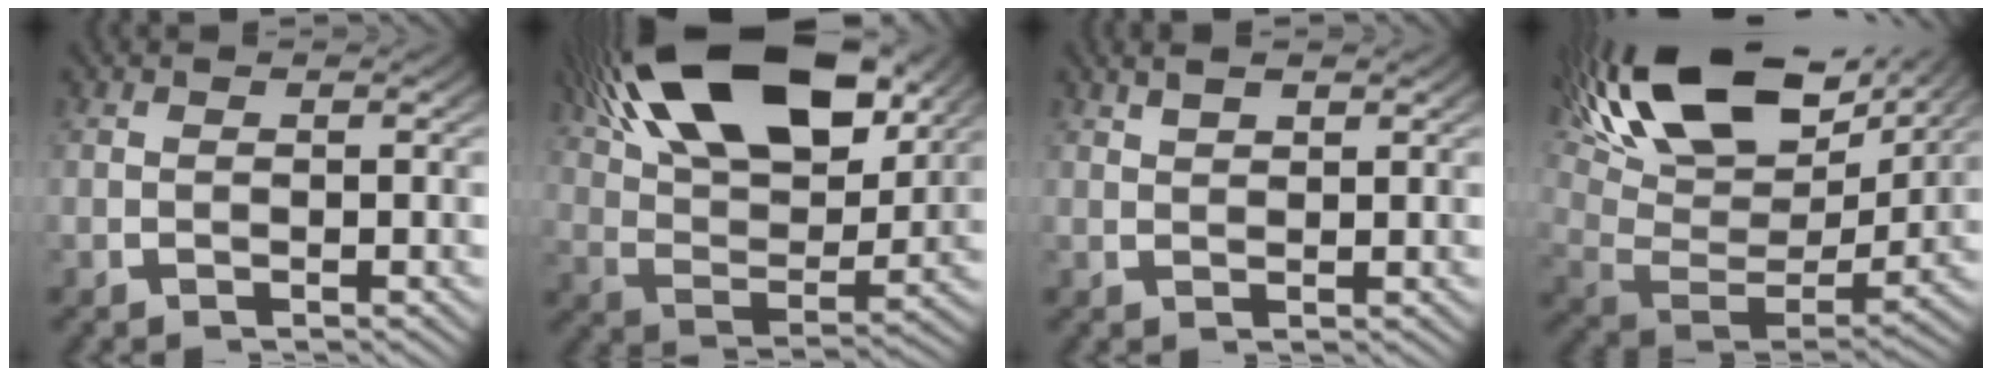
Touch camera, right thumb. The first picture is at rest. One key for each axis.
{"total": 13.6, "fx": 5.5, "fy": 7.0, "fz": 10.3, "tx": -0.197, "ty": -0.006, "tz": 0.095}
{"total": 2.0, "fx": 1.7, "fy": 0.5, "fz": 0.9, "tx": -0.008, "ty": 0.007, "tz": 0.032}
{"total": 13.6, "fx": 5.8, "fy": 7.2, "fz": 10.0, "tx": -0.202, "ty": -0.004, "tz": 0.093}